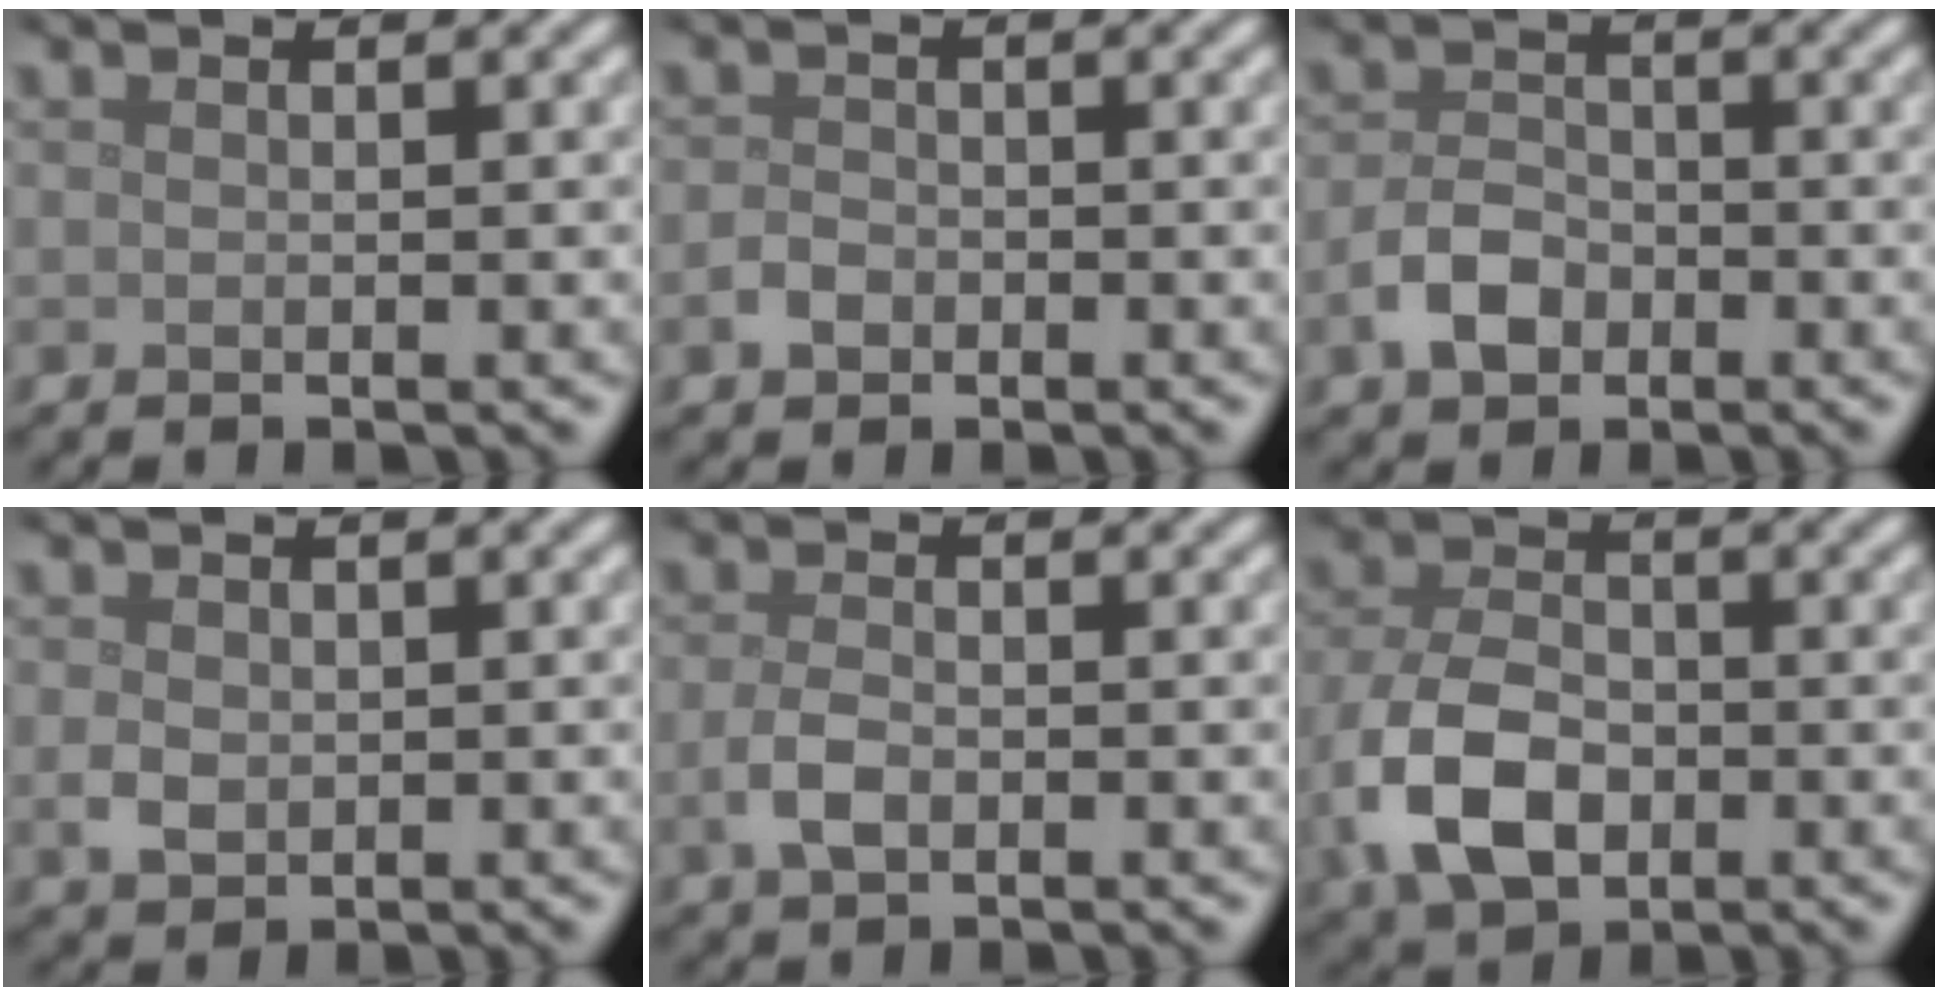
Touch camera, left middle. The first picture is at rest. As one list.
[{"total": 1.4, "force": [-0.7, 1.0, 0.6], "torque": [-0.009, 0.002, -0.016]}, {"total": 3.2, "force": [-1.6, 2.2, 1.7], "torque": [-0.030, 0.005, -0.037]}, {"total": 1.8, "force": [0.0, 1.5, 1.1], "torque": [-0.023, -0.004, -0.001]}, {"total": 2.2, "force": [-0.6, 1.3, 1.7], "torque": [-0.039, -0.002, -0.013]}, {"total": 7.0, "force": [-2.2, 4.6, 4.7], "torque": [-0.112, -0.005, -0.046]}]